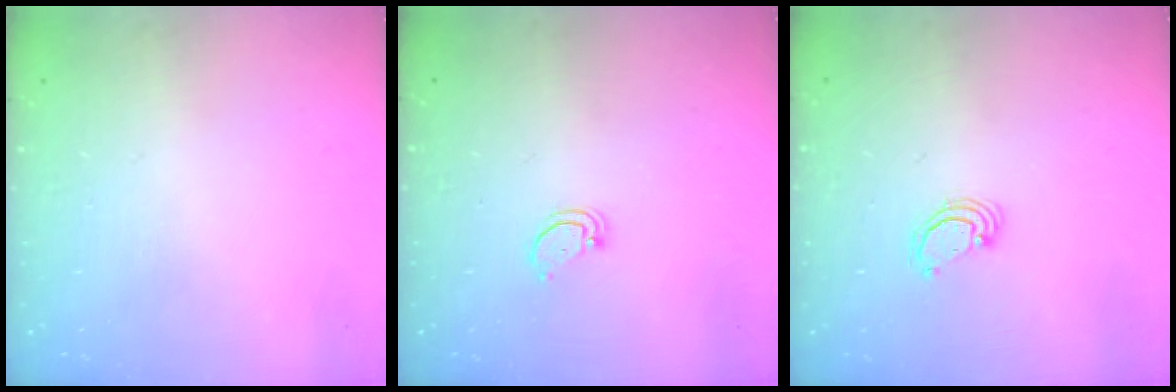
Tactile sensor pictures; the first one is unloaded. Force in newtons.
{"total": 2.1, "press": 2.1, "slide": 0.2}
{"total": 2.5, "press": 2.5, "slide": 0.2}